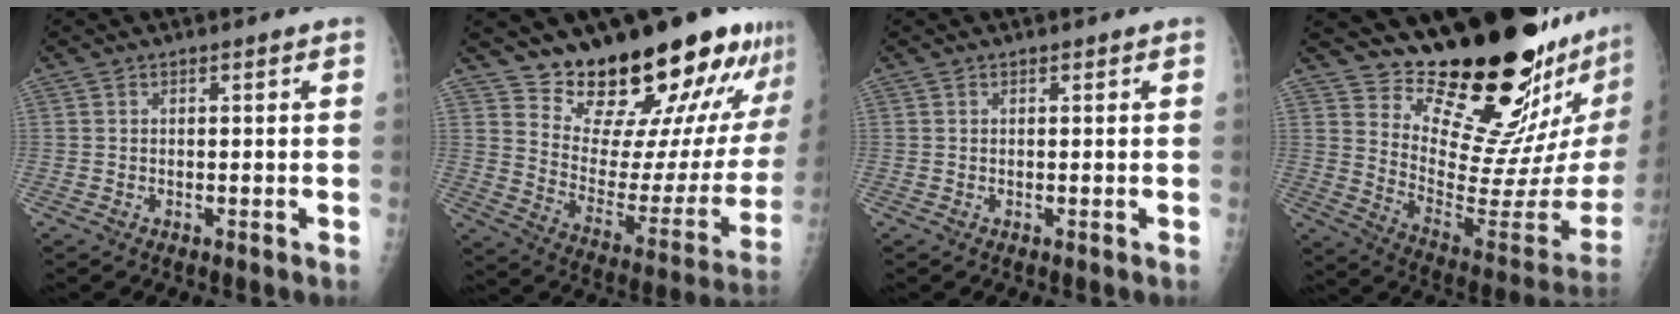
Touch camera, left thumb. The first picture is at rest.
{"total": 24.0, "force": [20.6, 7.7, 9.6], "torque": [-0.098, -0.151, 0.292]}
{"total": 0.0}
{"total": 25.6, "force": [20.6, 5.3, 14.2], "torque": [-0.177, -0.183, 0.301]}